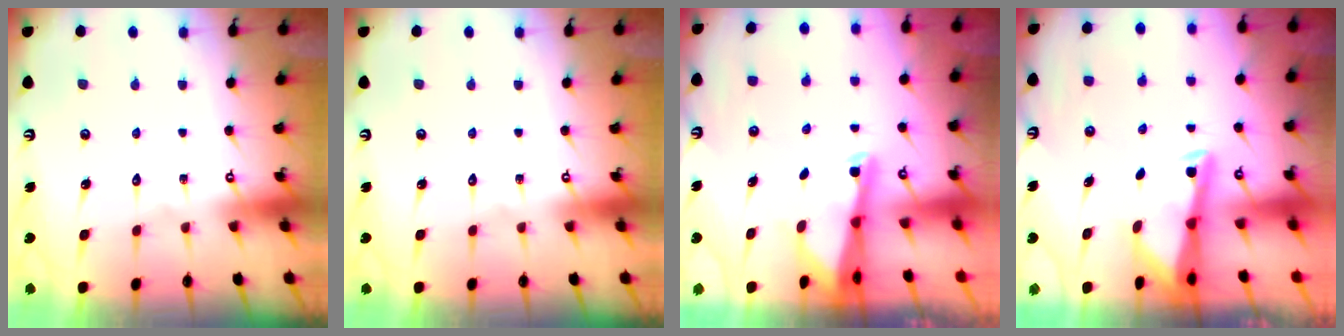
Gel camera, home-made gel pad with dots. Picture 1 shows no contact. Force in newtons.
{"total": 0.0}
{"total": 2.4, "press": 2.4, "slide": 0.3}
{"total": 2.9, "press": 2.9, "slide": 0.4}